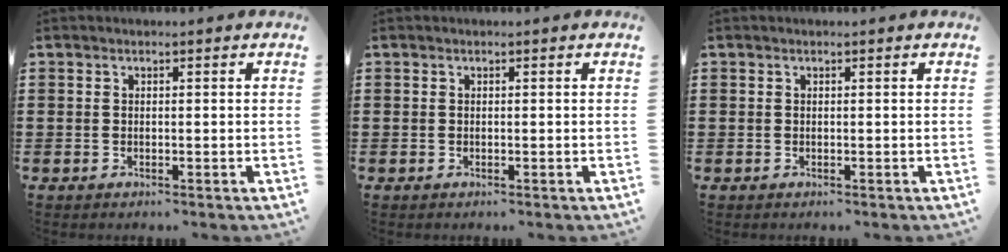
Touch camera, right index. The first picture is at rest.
{"total": 0.0}
{"total": 0.0}